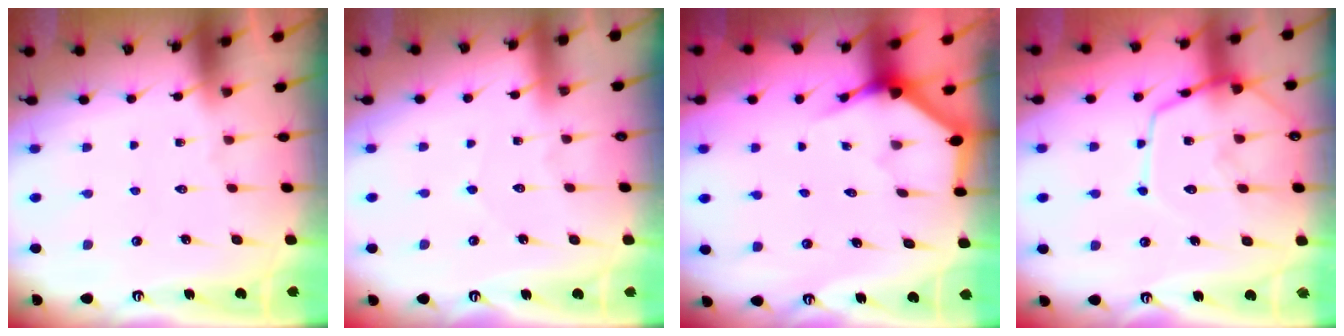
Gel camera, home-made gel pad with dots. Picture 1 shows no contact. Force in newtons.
{"total": 3.7, "press": 3.7, "slide": 0.3}
{"total": 3.5, "press": 3.5, "slide": 0.2}
{"total": 12.5, "press": 12.4, "slide": 1.2}